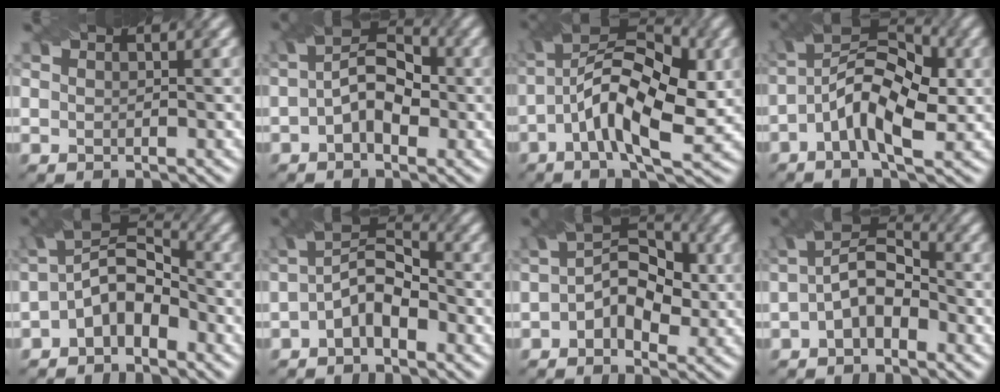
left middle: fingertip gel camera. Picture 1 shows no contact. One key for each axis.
{"total": 5.5, "fx": -0.4, "fy": 3.3, "fz": 4.4, "tx": -0.068, "ty": 0.012, "tz": -0.014}
{"total": 11.4, "fx": -0.7, "fy": 4.9, "fz": 10.2, "tx": -0.175, "ty": 0.017, "tz": -0.020}
{"total": 8.0, "fx": -1.1, "fy": 3.7, "fz": 7.0, "tx": -0.127, "ty": 0.024, "tz": -0.027}
{"total": 5.4, "fx": -2.1, "fy": 3.1, "fz": 3.9, "tx": -0.067, "ty": 0.013, "tz": -0.047}
{"total": 4.8, "fx": -1.4, "fy": 2.5, "fz": 3.8, "tx": -0.069, "ty": 0.011, "tz": -0.032}
{"total": 6.0, "fx": -0.3, "fy": 3.8, "fz": 4.6, "tx": -0.067, "ty": 0.011, "tz": -0.013}
{"total": 4.8, "fx": -1.0, "fy": 2.8, "fz": 3.8, "tx": -0.067, "ty": 0.011, "tz": -0.025}